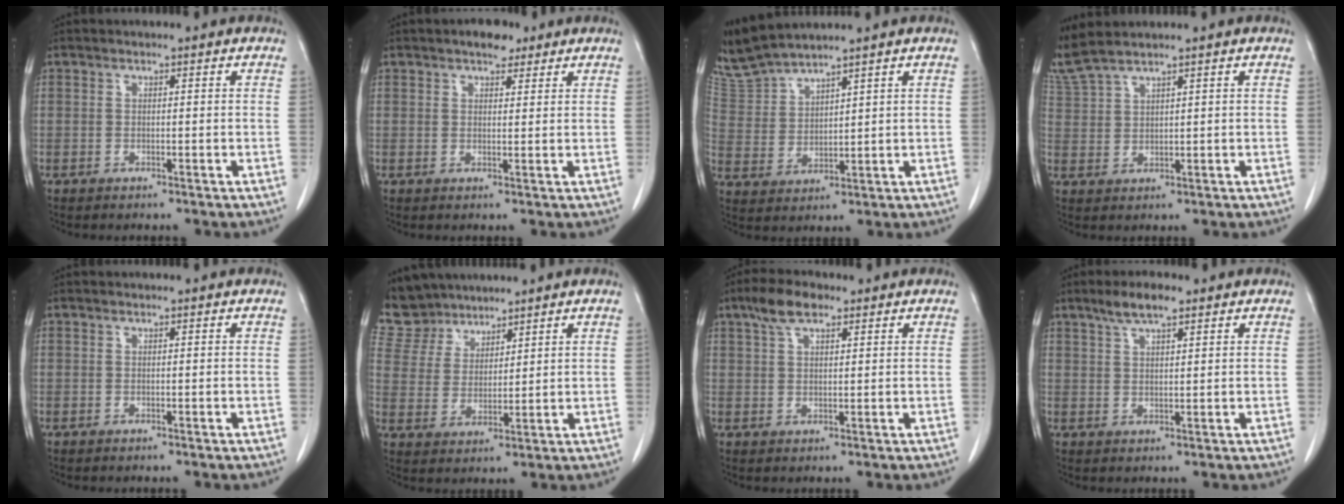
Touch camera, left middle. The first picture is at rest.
{"total": 3.4, "force": [2.5, 1.6, 1.7], "torque": [-0.028, 0.007, 0.036]}
{"total": 6.9, "force": [6.7, -0.3, 1.5], "torque": [-0.053, 0.007, 0.150]}
{"total": 5.0, "force": [4.6, -0.5, 1.8], "torque": [-0.060, 0.015, 0.107]}
{"total": 0.0}
{"total": 8.1, "force": [7.4, 3.5, 0.0], "torque": [-0.007, 0.013, 0.153]}
{"total": 5.3, "force": [3.4, 2.1, 3.5], "torque": [-0.074, 0.015, 0.064]}
{"total": 4.8, "force": [3.4, 1.1, 3.2], "torque": [-0.068, 0.009, 0.063]}